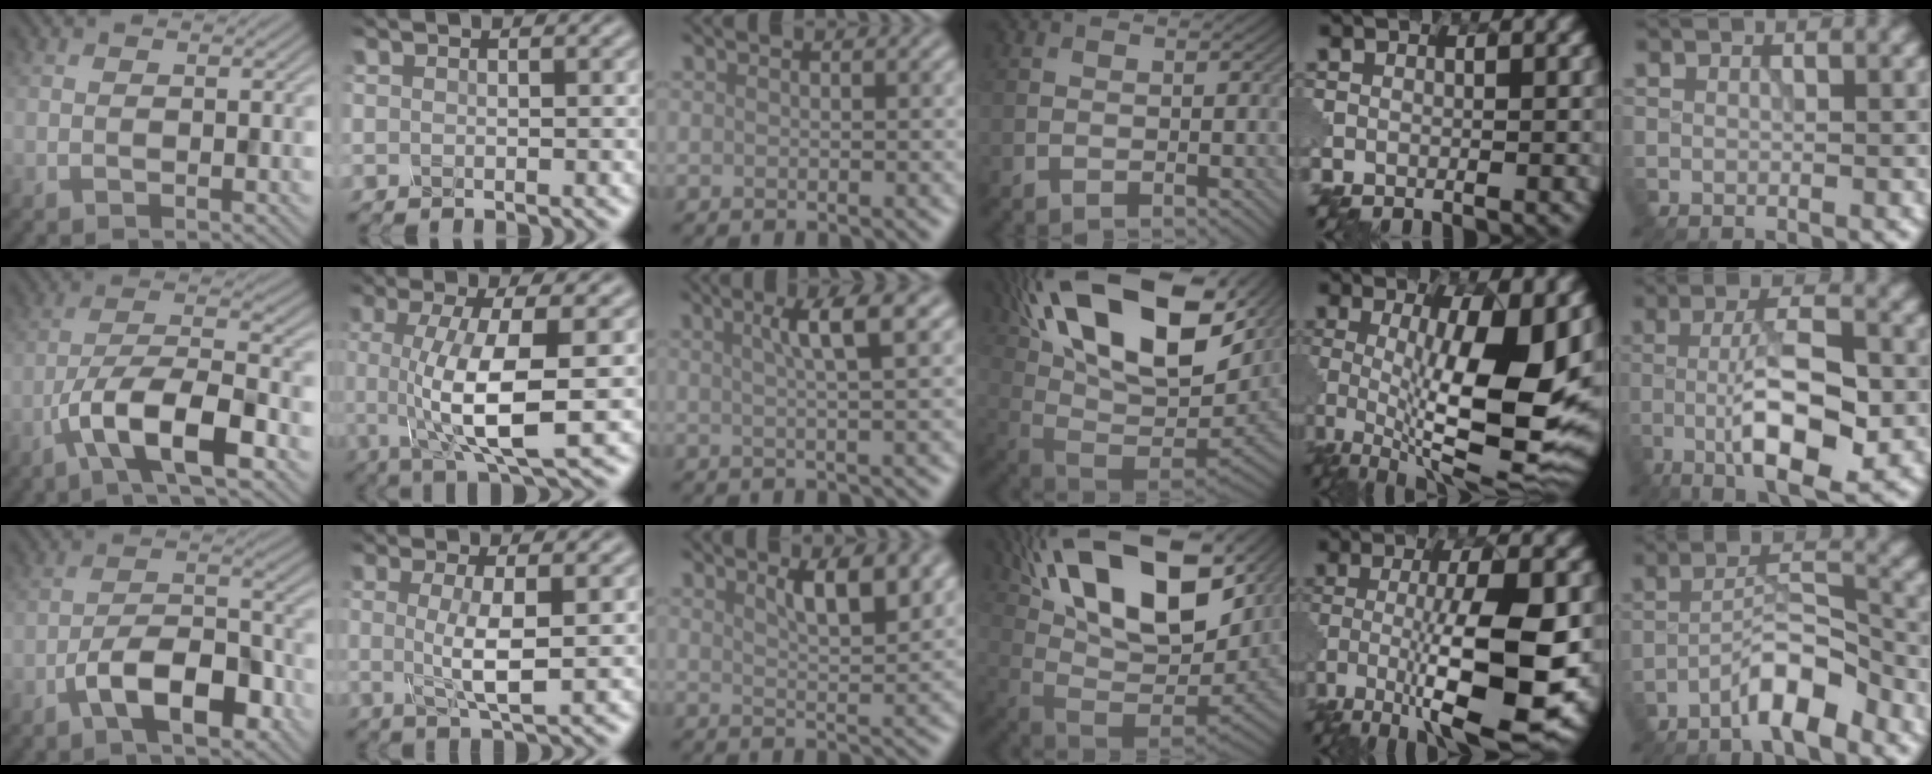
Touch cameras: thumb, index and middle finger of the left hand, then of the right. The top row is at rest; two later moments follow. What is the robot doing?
{"motion": "disassemble", "object": "glue stick"}